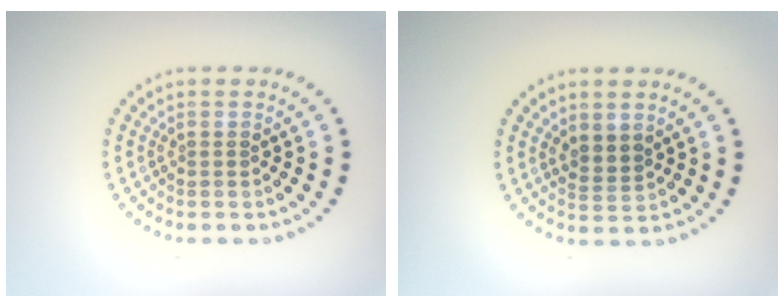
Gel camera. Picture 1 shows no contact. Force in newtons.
{"total": 1.9, "press": 1.5, "slide": 1.1}